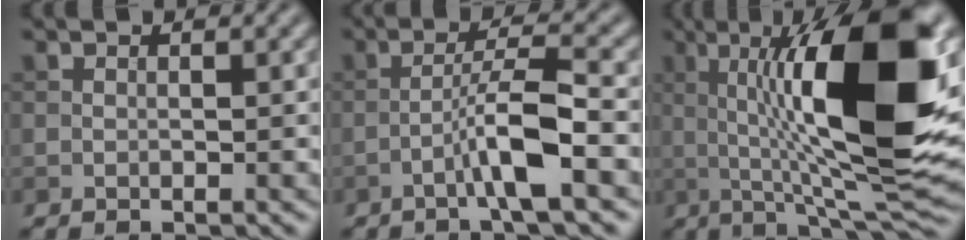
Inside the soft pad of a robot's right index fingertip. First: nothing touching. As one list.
[{"total": 4.8, "force": [-2.1, 0.3, 4.2], "torque": [-0.075, 0.020, -0.047]}, {"total": 14.8, "force": [2.5, 3.6, 14.2], "torque": [-0.209, 0.005, 0.035]}]